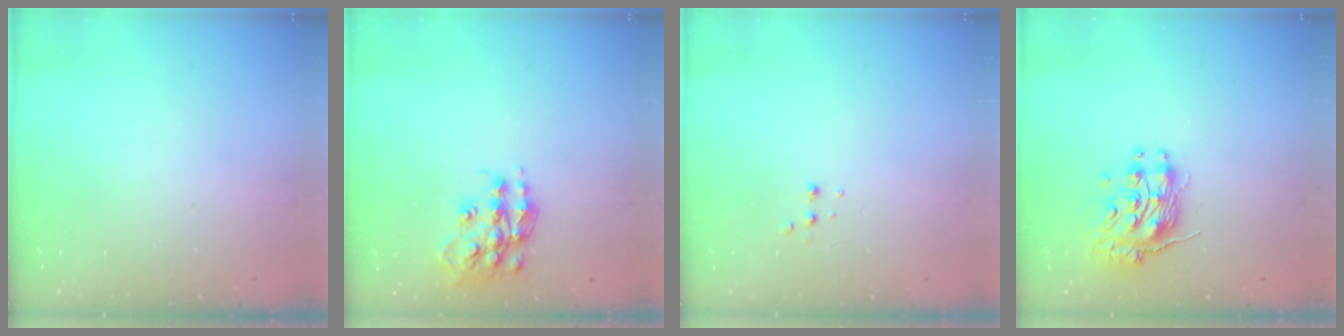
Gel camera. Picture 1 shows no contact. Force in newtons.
{"total": 15.2, "press": 15.2, "slide": 0.9}
{"total": 2.9, "press": 2.8, "slide": 1.0}
{"total": 11.0, "press": 10.9, "slide": 0.9}